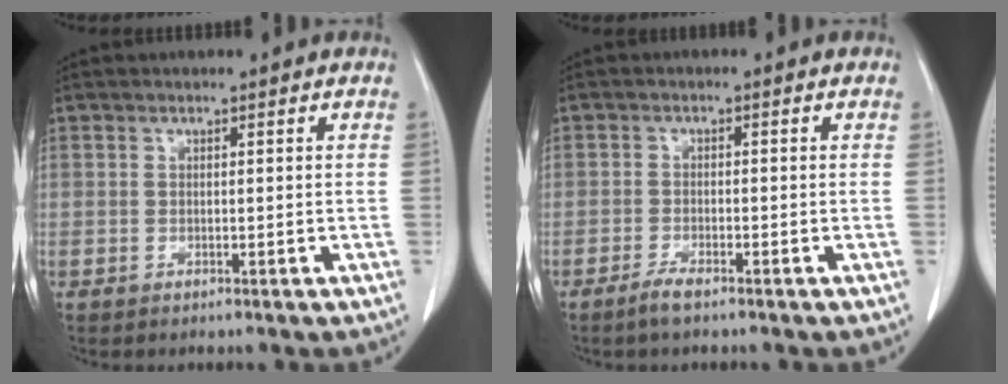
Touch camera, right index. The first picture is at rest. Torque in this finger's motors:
{"motor_torque": [0.13, -0.10, 0.05, 0.04]}